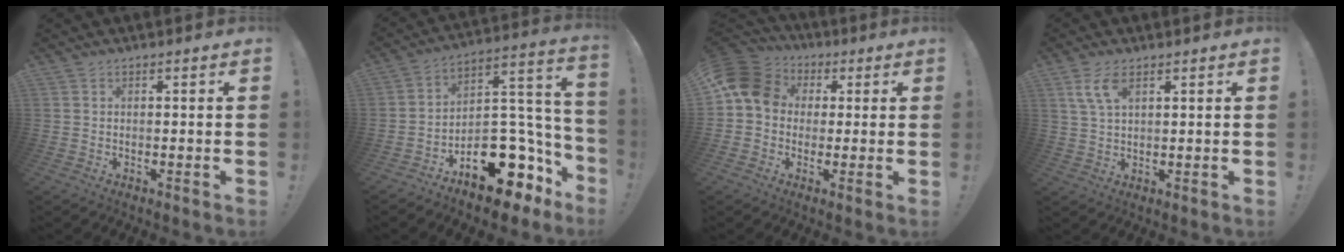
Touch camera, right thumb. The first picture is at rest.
{"total": 18.2, "force": [-11.0, 10.2, 10.4], "torque": [-0.094, 0.063, -0.171]}
{"total": 12.6, "force": [2.6, 10.1, 6.9], "torque": [-0.119, 0.008, 0.056]}
{"total": 6.2, "force": [2.9, 2.6, 4.8], "torque": [-0.096, -0.003, 0.052]}